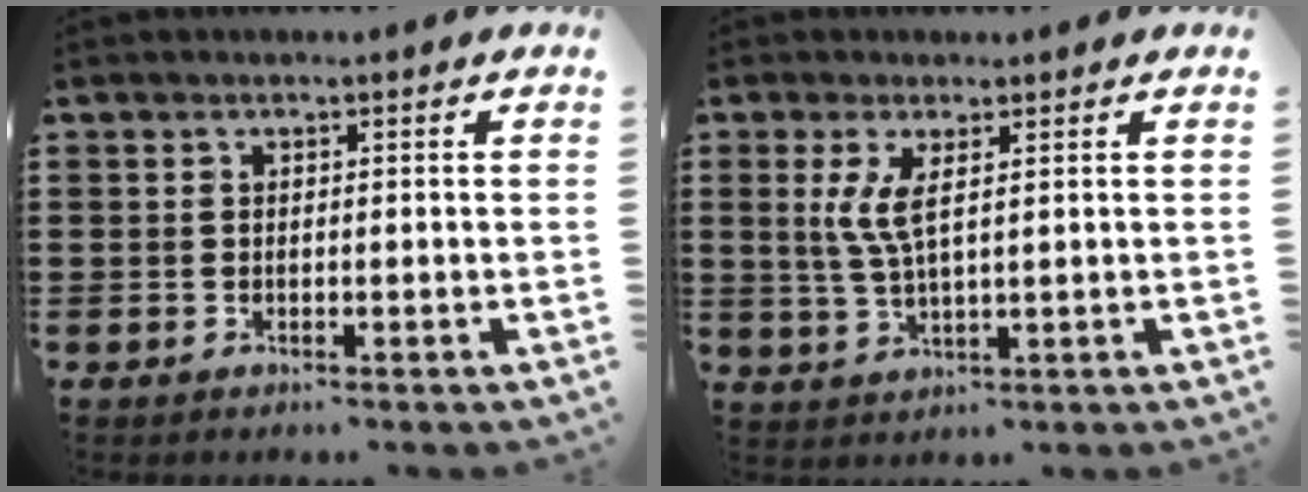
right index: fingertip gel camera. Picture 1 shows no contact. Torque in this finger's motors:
{"motor_torque": [0.36, -0.20, 0.36, 0.11]}